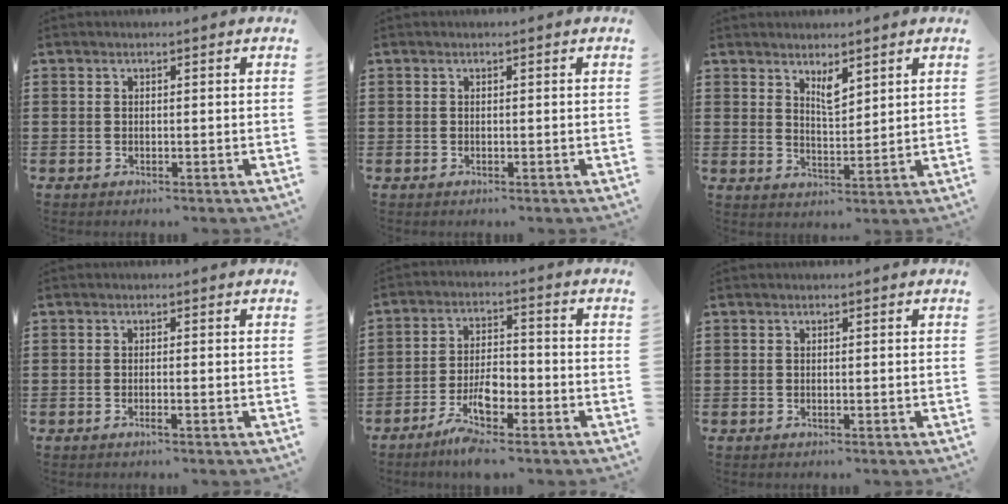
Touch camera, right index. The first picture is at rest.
{"total": 0.0}
{"total": 3.5, "force": [2.6, 1.2, 2.0], "torque": [-0.037, -0.002, 0.045]}
{"total": 1.1, "force": [-0.6, -0.1, 0.9], "torque": [-0.015, -0.006, -0.010]}
{"total": 6.1, "force": [-3.8, 2.2, 4.2], "torque": [-0.091, 0.004, -0.074]}
{"total": 0.0}